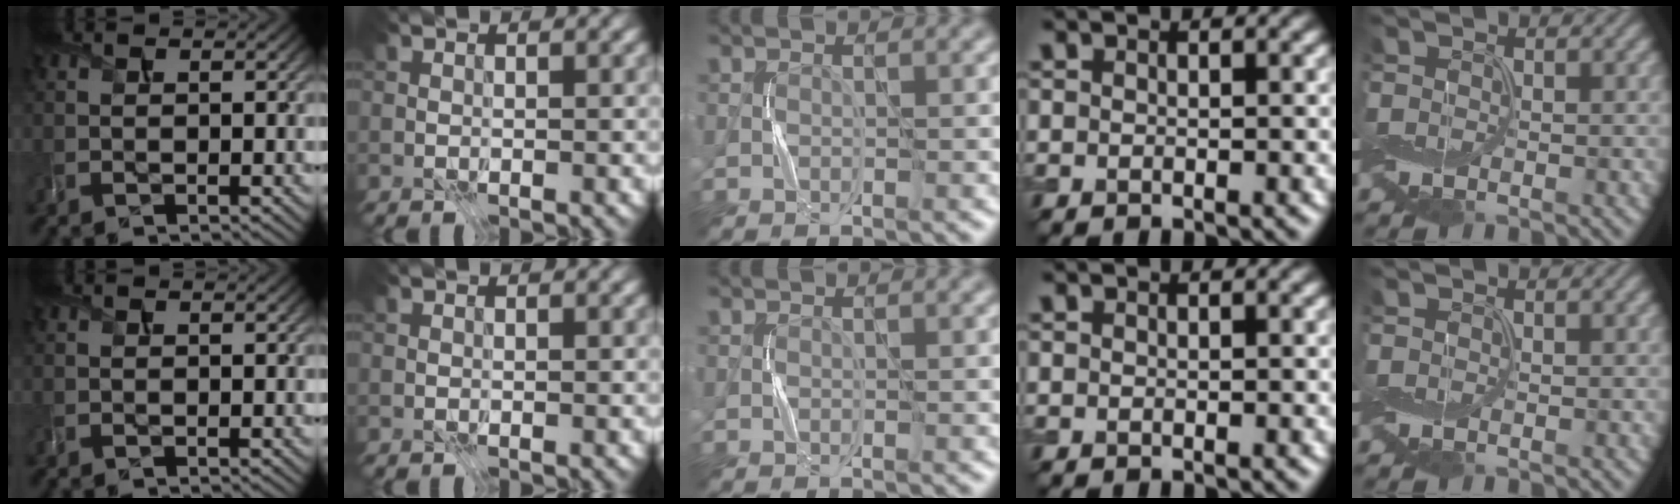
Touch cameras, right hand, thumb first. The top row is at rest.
{}